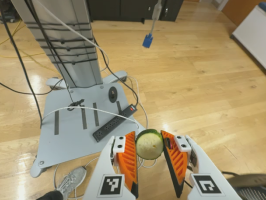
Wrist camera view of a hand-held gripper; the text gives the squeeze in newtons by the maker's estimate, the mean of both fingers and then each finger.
{"total": 6.9, "left": 7.2, "right": 6.7}